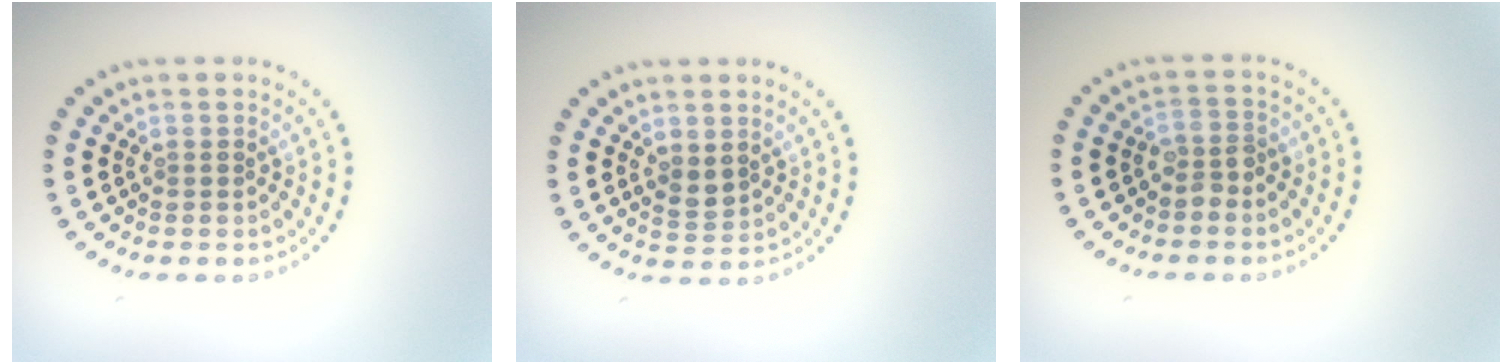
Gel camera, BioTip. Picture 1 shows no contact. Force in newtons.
{"total": 1.5, "press": 1.4, "slide": 0.6}
{"total": 1.8, "press": 1.6, "slide": 0.7}